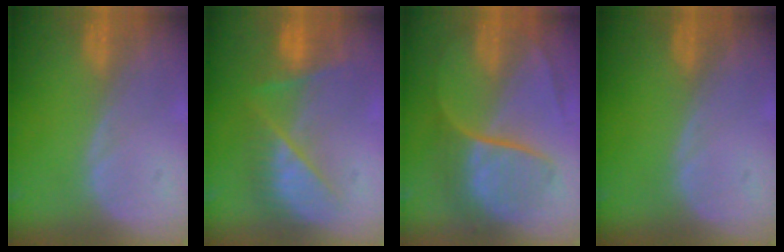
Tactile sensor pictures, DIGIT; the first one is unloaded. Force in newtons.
{"total": 7.1, "press": 7.0, "slide": 0.6}
{"total": 8.0, "press": 7.4, "slide": 2.9}
{"total": 0.0}